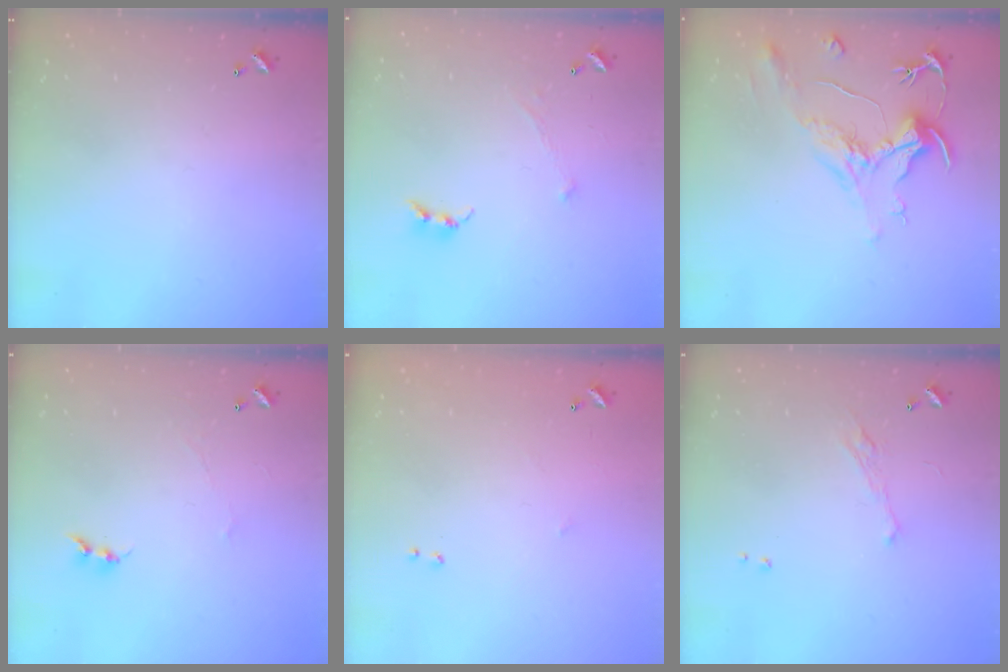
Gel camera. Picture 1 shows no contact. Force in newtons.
{"total": 0.6, "press": 0.6, "slide": 0.3}
{"total": 2.2, "press": 1.7, "slide": 1.4}
{"total": 0.6, "press": 0.3, "slide": 0.5}
{"total": 6.4, "press": 6.3, "slide": 0.8}
{"total": 2.3, "press": 2.1, "slide": 0.8}